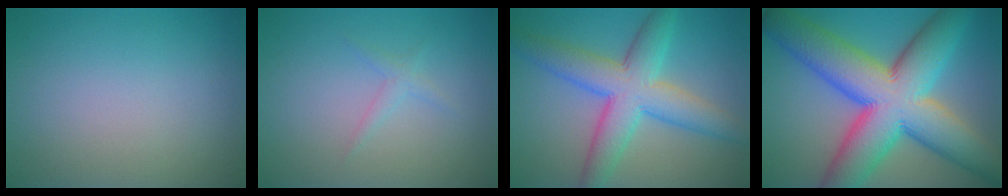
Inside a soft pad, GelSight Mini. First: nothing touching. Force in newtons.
{"total": 1.1, "press": 1.1, "slide": 0.0}
{"total": 7.6, "press": 7.6, "slide": 0.1}
{"total": 15.4, "press": 15.4, "slide": 0.6}